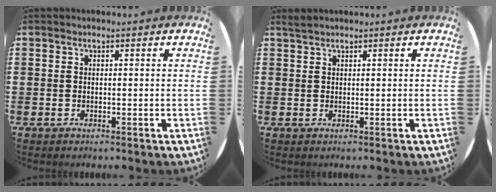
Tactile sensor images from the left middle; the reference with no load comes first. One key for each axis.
{"total": 0.8, "fx": 0.7, "fy": -0.1, "fz": 0.1, "tx": -0.003, "ty": 0.000, "tz": 0.015}